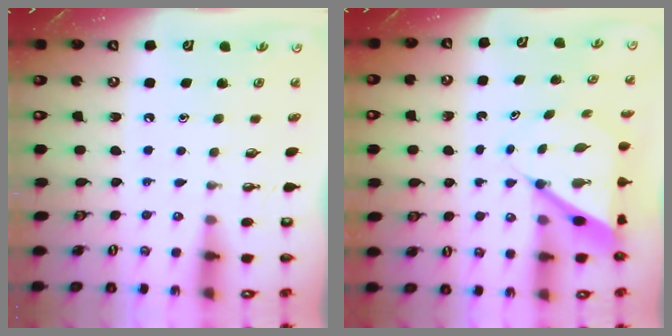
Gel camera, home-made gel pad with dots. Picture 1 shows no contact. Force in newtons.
{"total": 7.5, "press": 7.4, "slide": 0.7}